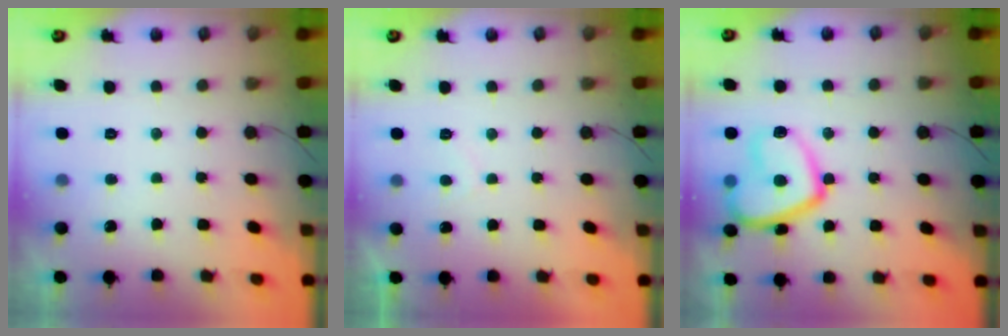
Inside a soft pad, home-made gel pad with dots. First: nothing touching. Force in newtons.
{"total": 1.9, "press": 1.7, "slide": 0.7}
{"total": 14.7, "press": 14.7, "slide": 1.3}